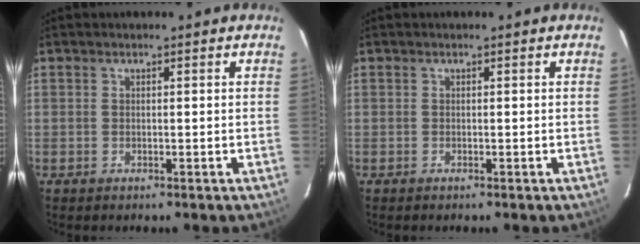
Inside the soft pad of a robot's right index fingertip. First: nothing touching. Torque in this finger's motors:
{"motor_torque": [0.05, 0.03, -0.06, -0.02]}